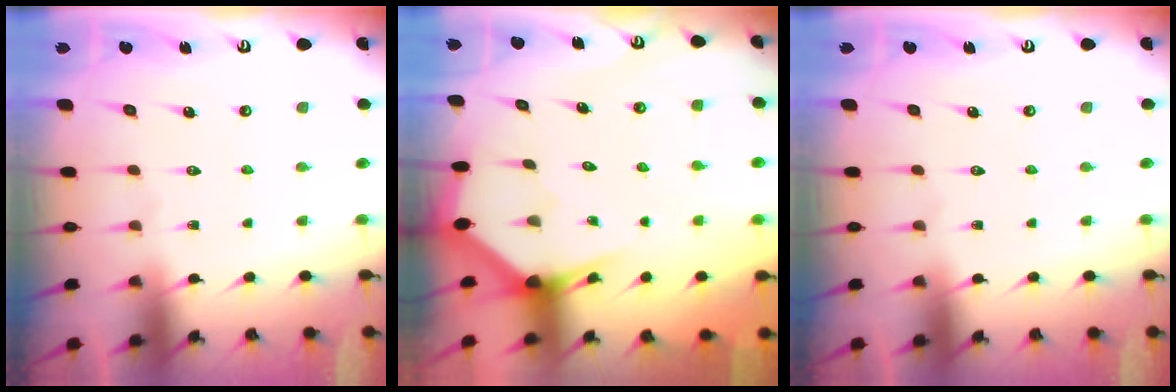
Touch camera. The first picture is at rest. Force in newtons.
{"total": 2.8, "press": 2.8, "slide": 0.2}
{"total": 0.0}